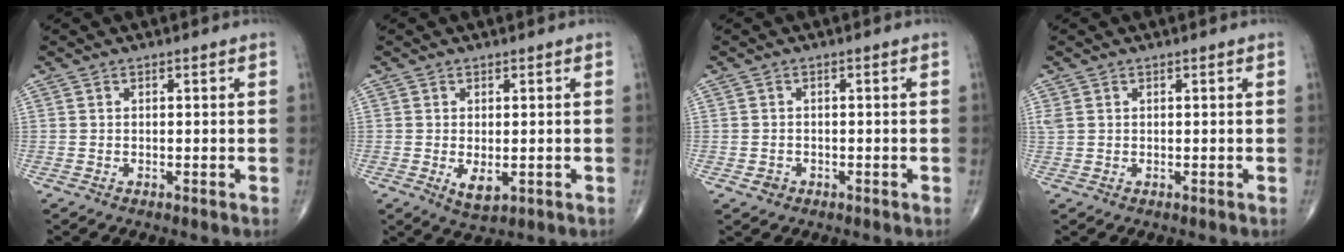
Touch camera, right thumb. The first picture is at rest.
{"total": 3.5, "force": [-0.7, 1.7, 2.9], "torque": [-0.043, -0.008, -0.002]}
{"total": 1.4, "force": [-0.7, 1.2, 0.4], "torque": [-0.002, 0.007, -0.009]}
{"total": 1.3, "force": [0.5, 0.9, 0.7], "torque": [-0.022, 0.009, 0.016]}